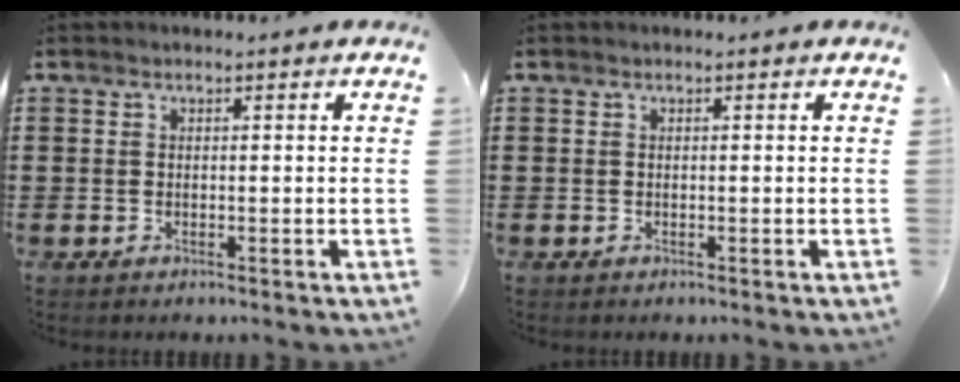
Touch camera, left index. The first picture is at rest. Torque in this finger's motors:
{"motor_torque": [0.01, 0.02, 0.03, -0.01]}